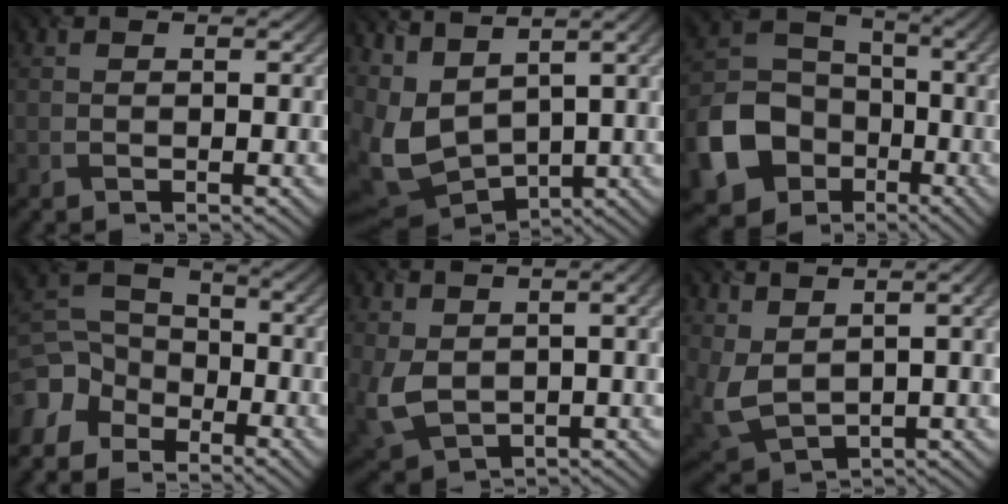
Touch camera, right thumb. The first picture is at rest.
{"total": 10.7, "force": [2.3, 5.1, 9.1], "torque": [-0.237, -0.011, 0.063]}
{"total": 13.5, "force": [-5.2, 10.6, 6.6], "torque": [-0.177, -0.032, -0.110]}
{"total": 7.9, "force": [-4.8, 5.7, 2.8], "torque": [-0.077, -0.005, -0.108]}
{"total": 9.0, "force": [1.7, 4.9, 7.4], "torque": [-0.183, -0.014, 0.039]}
{"total": 9.1, "force": [3.7, 3.8, 7.3], "torque": [-0.193, -0.007, 0.083]}